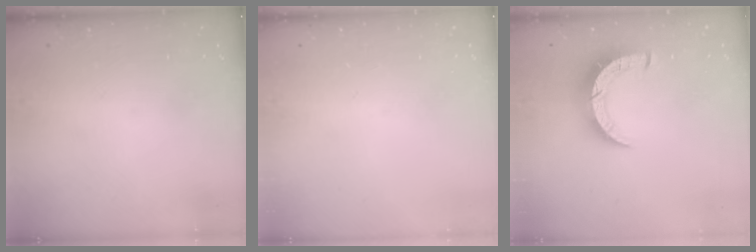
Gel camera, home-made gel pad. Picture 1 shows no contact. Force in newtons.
{"total": 0.0}
{"total": 8.6, "press": 8.5, "slide": 0.7}